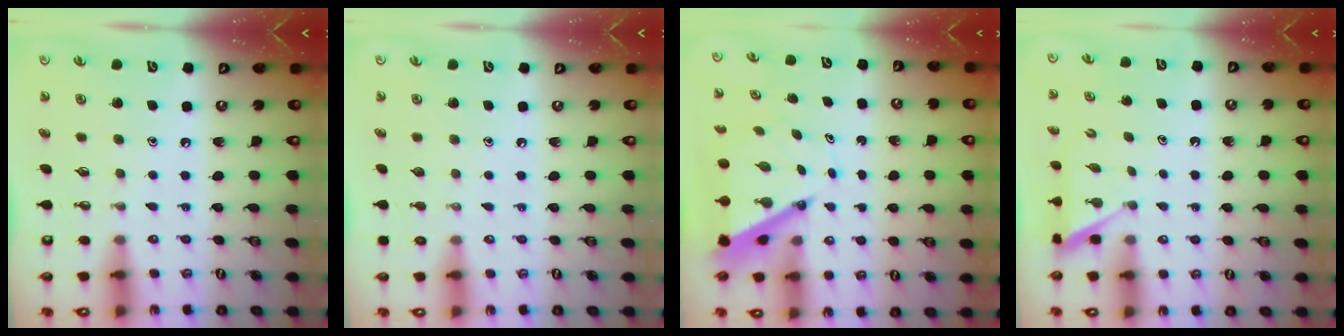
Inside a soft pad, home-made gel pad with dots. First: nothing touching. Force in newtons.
{"total": 0.0}
{"total": 7.0, "press": 6.9, "slide": 0.6}
{"total": 2.0, "press": 2.0, "slide": 0.3}